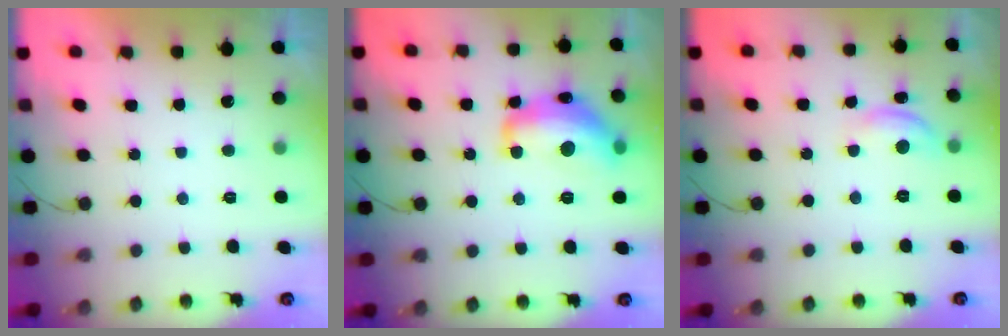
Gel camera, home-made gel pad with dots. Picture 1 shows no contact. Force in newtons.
{"total": 16.7, "press": 16.6, "slide": 1.1}
{"total": 8.7, "press": 8.7, "slide": 0.5}